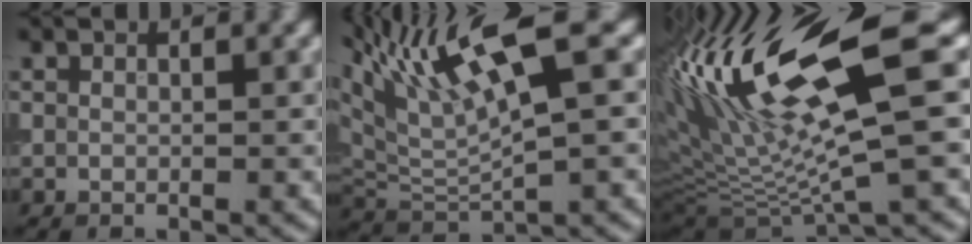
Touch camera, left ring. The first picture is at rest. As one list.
[{"total": 9.3, "force": [5.2, 1.6, 7.5], "torque": [-0.145, 0.014, 0.099]}, {"total": 14.4, "force": [3.8, 3.3, 13.5], "torque": [-0.247, 0.011, 0.075]}]